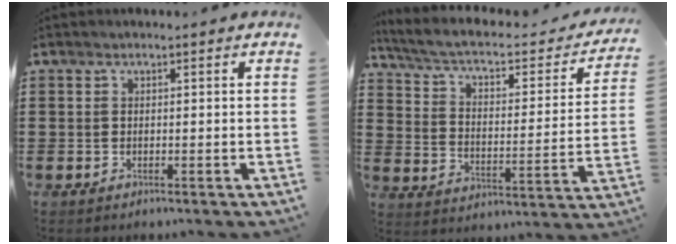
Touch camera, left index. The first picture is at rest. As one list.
[{"total": 4.6, "force": [3.4, 1.2, 2.8], "torque": [-0.072, -0.030, 0.050]}]